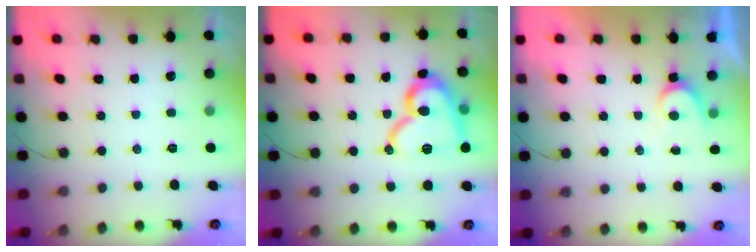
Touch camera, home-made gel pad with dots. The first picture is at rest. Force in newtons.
{"total": 17.0, "press": 17.0, "slide": 1.4}
{"total": 3.5, "press": 3.5, "slide": 0.3}